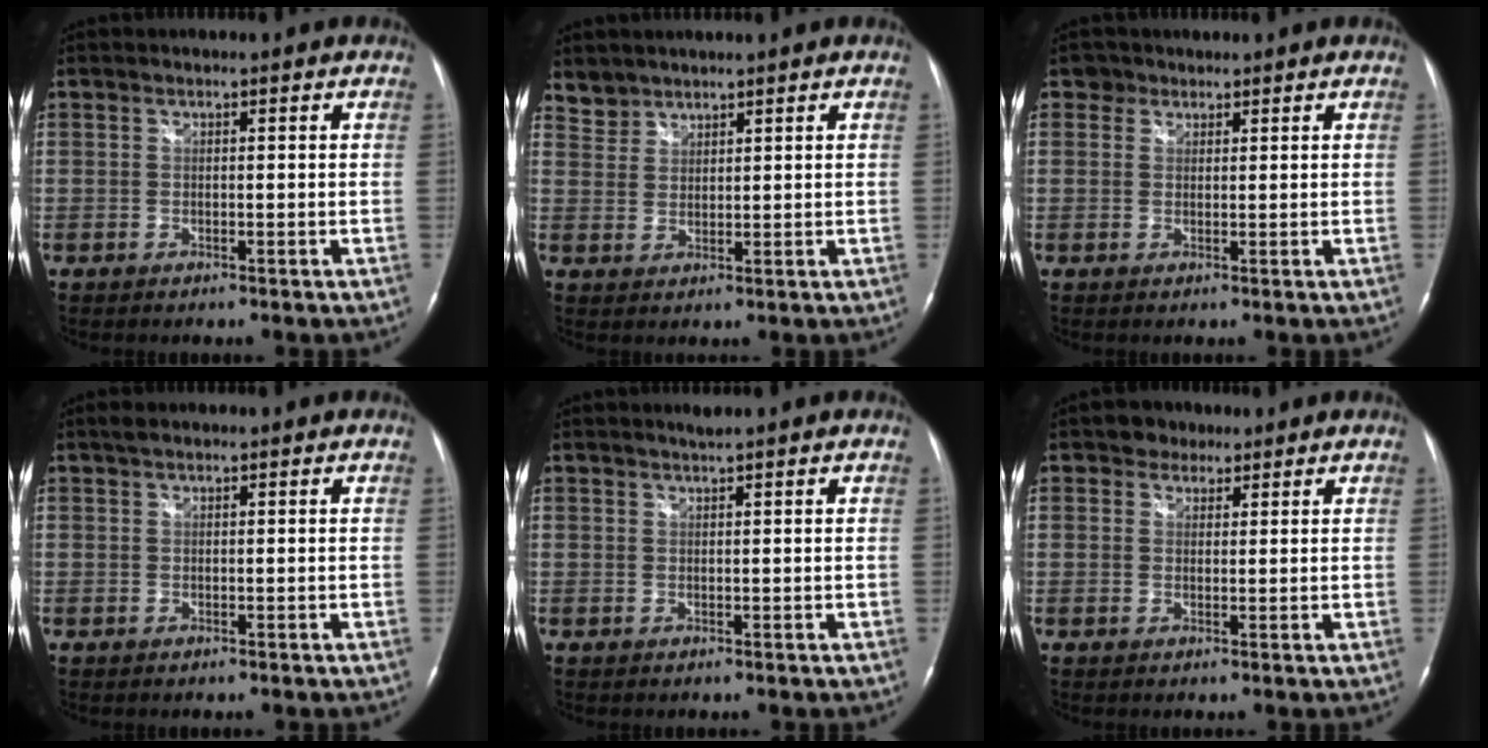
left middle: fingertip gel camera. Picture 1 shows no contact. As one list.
[{"total": 2.9, "force": [2.6, 1.3, -0.6], "torque": [0.015, 0.010, 0.051]}, {"total": 1.9, "force": [1.3, 1.4, -0.1], "torque": [0.007, 0.005, 0.015]}, {"total": 0.9, "force": [0.7, 0.3, 0.5], "torque": [-0.013, 0.015, 0.013]}, {"total": 0.9, "force": [0.8, -0.3, 0.3], "torque": [-0.011, -0.001, 0.018]}, {"total": 2.8, "force": [1.9, 1.9, 0.5], "torque": [-0.010, 0.009, 0.028]}]